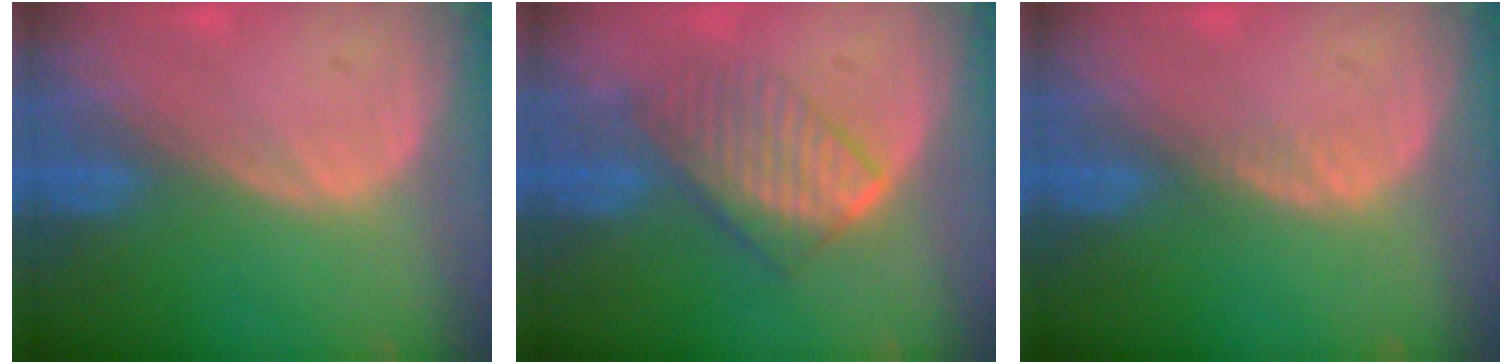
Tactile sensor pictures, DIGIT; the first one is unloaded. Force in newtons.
{"total": 6.7, "press": 6.4, "slide": 1.8}
{"total": 0.9, "press": 0.9, "slide": 0.2}